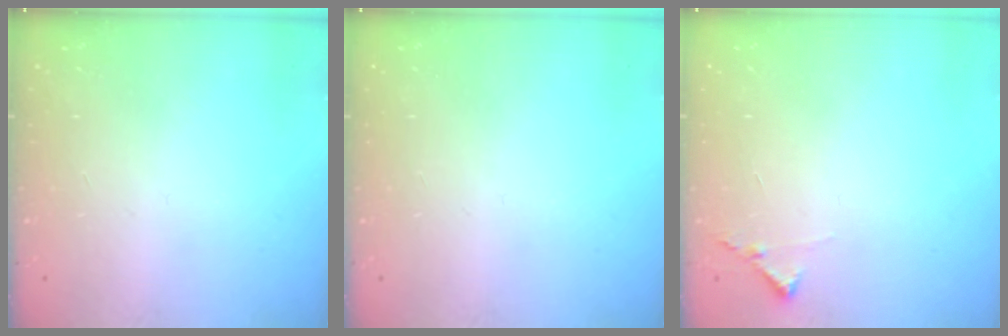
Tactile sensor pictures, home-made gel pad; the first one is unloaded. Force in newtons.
{"total": 0.0}
{"total": 5.5, "press": 5.5, "slide": 0.4}